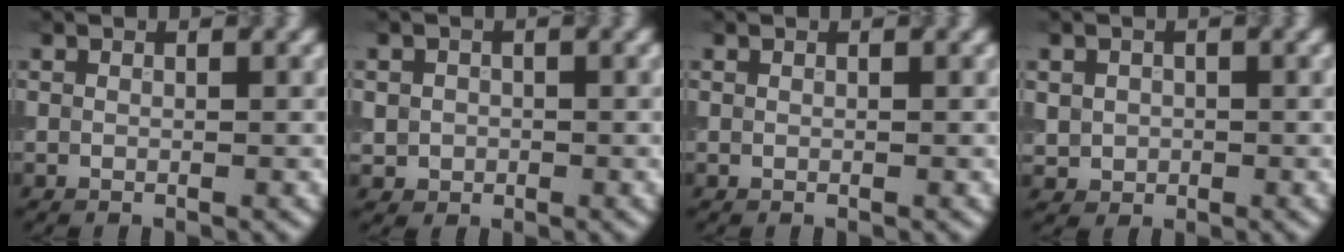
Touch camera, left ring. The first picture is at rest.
{"total": 1.5, "force": [-0.1, 1.5, 0.4], "torque": [0.003, -0.004, -0.002]}
{"total": 0.0}
{"total": 1.8, "force": [0.0, 1.7, 0.6], "torque": [-0.007, -0.004, 0.001]}